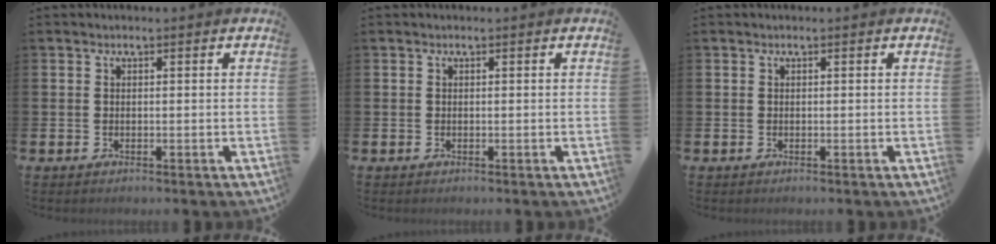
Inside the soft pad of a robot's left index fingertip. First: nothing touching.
{"total": 0.0}
{"total": 0.0}